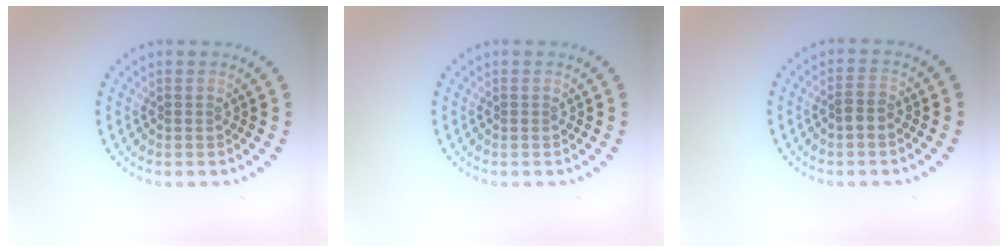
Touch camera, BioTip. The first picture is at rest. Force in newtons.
{"total": 0.0}
{"total": 1.4, "press": 1.3, "slide": 0.5}